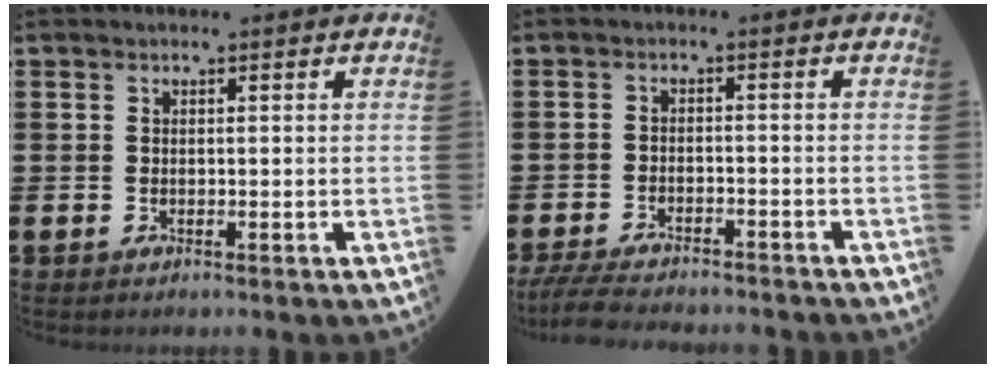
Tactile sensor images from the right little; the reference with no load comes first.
{"total": 3.4, "force": [-3.3, 0.3, 0.8], "torque": [-0.021, 0.000, -0.068]}